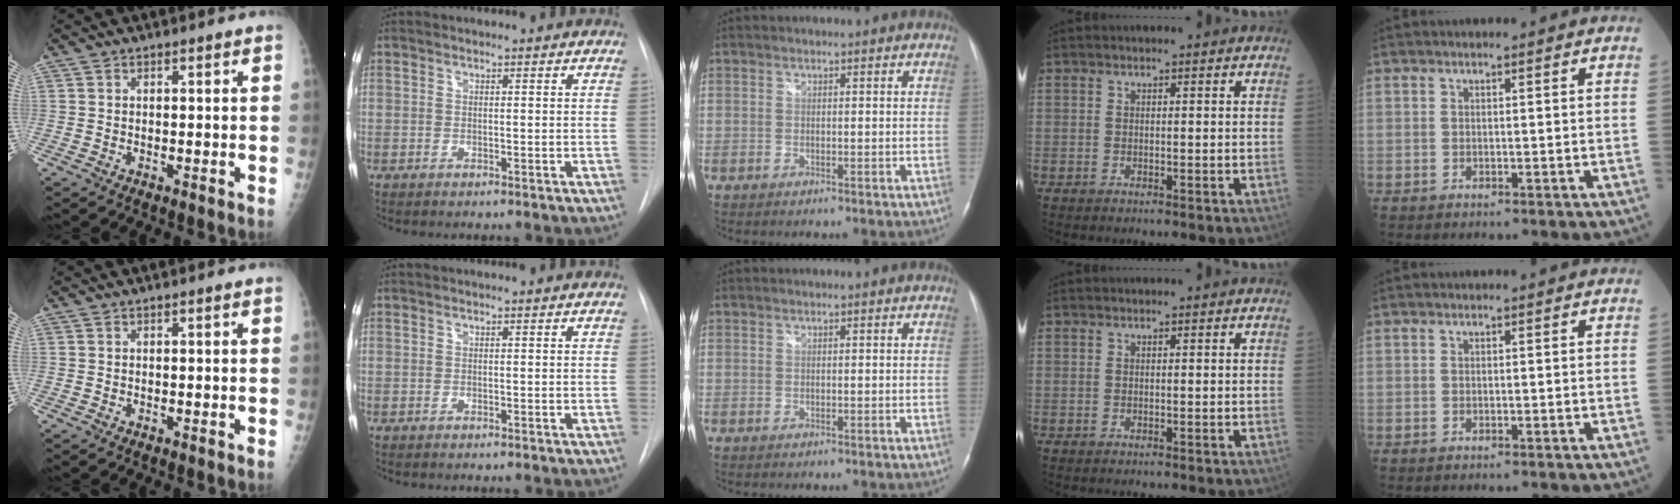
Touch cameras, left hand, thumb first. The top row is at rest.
{}